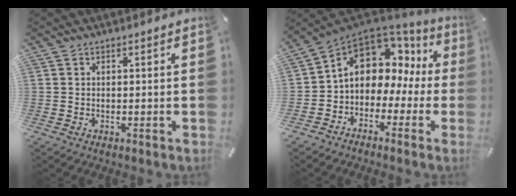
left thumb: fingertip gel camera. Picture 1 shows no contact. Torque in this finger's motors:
{"motor_torque": [1.68, 3.33, 1.32, -0.76, 0.49]}